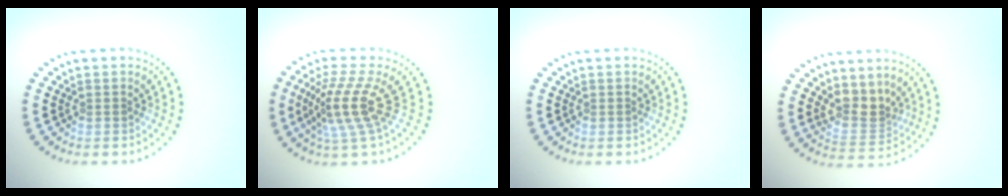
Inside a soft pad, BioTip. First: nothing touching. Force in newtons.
{"total": 4.4, "press": 3.1, "slide": 3.1}
{"total": 0.0}
{"total": 2.9, "press": 2.2, "slide": 1.9}